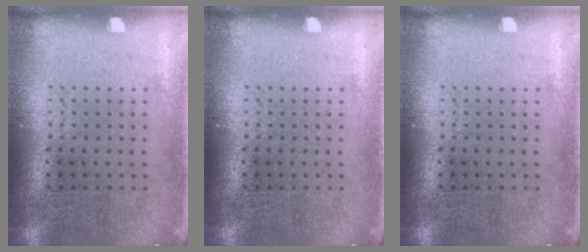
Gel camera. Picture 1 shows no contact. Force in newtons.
{"total": 0.0}
{"total": 0.0}